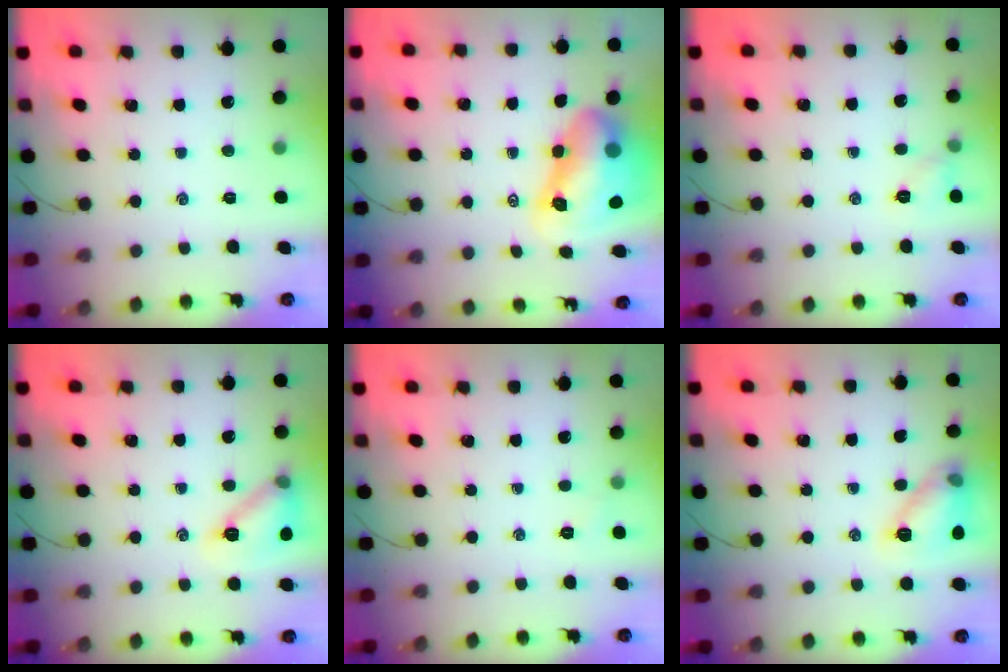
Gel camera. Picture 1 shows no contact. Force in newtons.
{"total": 13.0, "press": 12.5, "slide": 3.6}
{"total": 5.6, "press": 5.5, "slide": 1.3}
{"total": 12.8, "press": 12.7, "slide": 0.7}
{"total": 3.6, "press": 3.5, "slide": 1.1}
{"total": 11.8, "press": 11.8, "slide": 0.2}